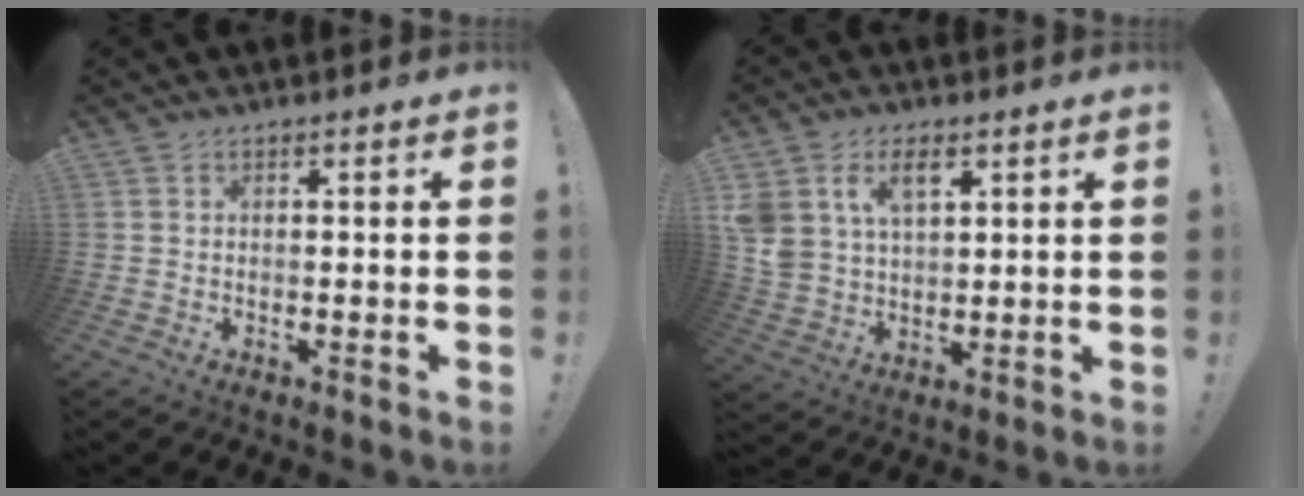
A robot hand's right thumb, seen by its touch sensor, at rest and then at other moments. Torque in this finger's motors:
{"motor_torque": [1.47, 1.93, 1.11, 0.48, 0.11]}